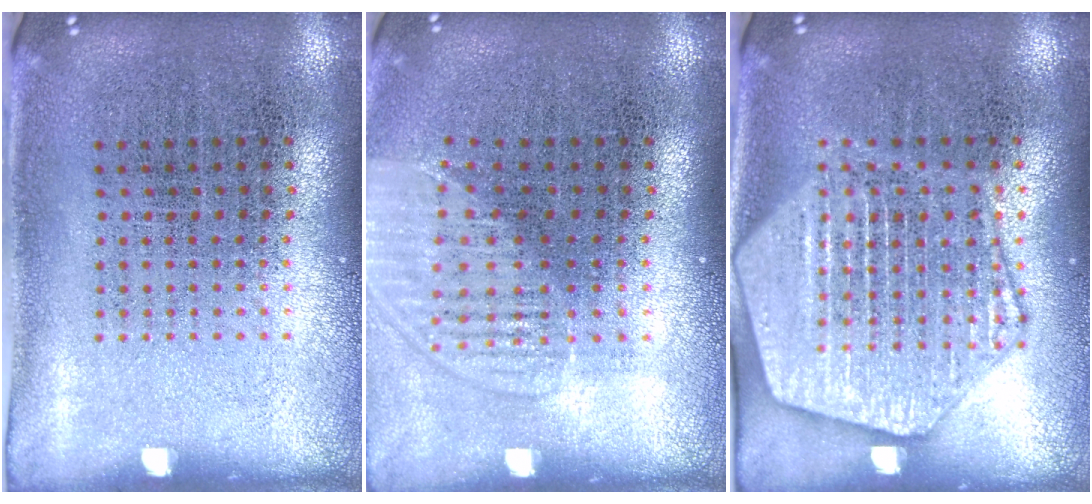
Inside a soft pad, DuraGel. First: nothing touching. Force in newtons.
{"total": 1.4, "press": 1.3, "slide": 0.5}
{"total": 3.5, "press": 3.5, "slide": 0.4}